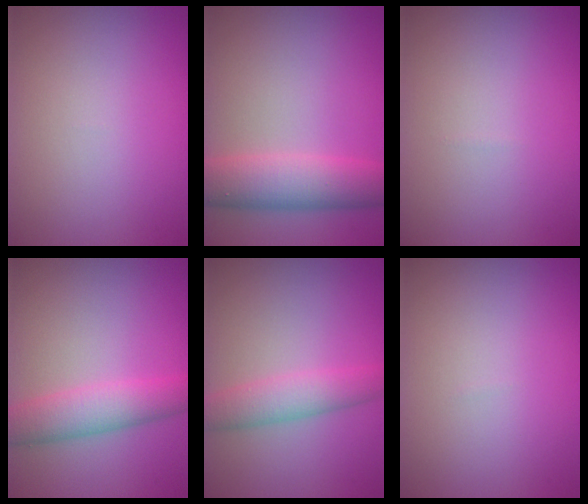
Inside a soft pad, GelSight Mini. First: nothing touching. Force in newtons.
{"total": 5.9, "press": 5.8, "slide": 0.3}
{"total": 0.0}
{"total": 4.2, "press": 4.2, "slide": 0.2}
{"total": 3.3, "press": 3.3, "slide": 0.0}
{"total": 0.0}